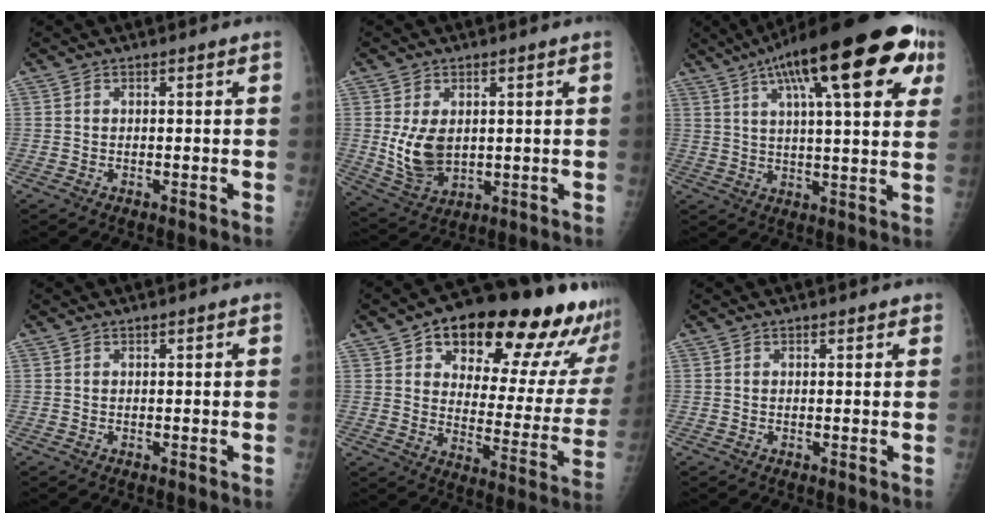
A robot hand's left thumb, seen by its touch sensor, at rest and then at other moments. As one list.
[{"total": 8.4, "force": [0.9, 5.6, 6.1], "torque": [-0.099, -0.016, 0.035]}, {"total": 26.2, "force": [12.2, 7.5, 22.0], "torque": [-0.315, 0.010, 0.173]}, {"total": 0.6, "force": [0.3, 0.1, 0.5], "torque": [-0.007, 0.001, 0.004]}, {"total": 27.0, "force": [17.4, 10.6, 17.7], "torque": [-0.202, -0.056, 0.236]}, {"total": 0.9, "force": [0.7, 0.4, 0.4], "torque": [-0.001, -0.002, 0.006]}]